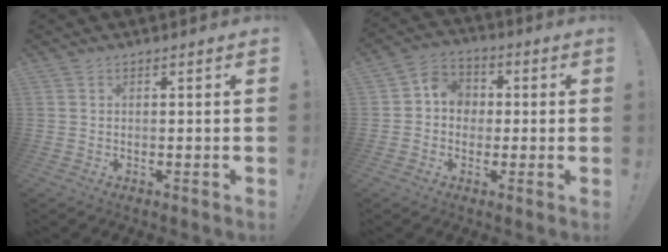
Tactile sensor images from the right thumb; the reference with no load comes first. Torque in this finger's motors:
{"motor_torque": [0.05, 0.13, 0.09, 0.19, 0.05]}